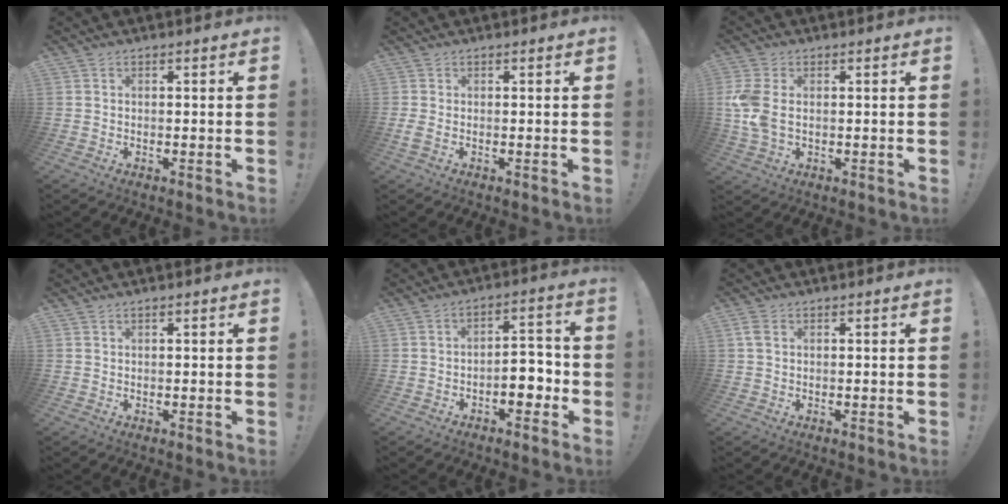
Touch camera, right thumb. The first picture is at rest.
{"total": 2.0, "force": [-0.1, 0.5, 1.9], "torque": [-0.032, -0.003, -0.001]}
{"total": 7.2, "force": [0.5, 4.6, 5.4], "torque": [-0.128, 0.001, 0.008]}
{"total": 0.0}
{"total": 8.3, "force": [-3.4, 4.3, 6.2], "torque": [-0.089, 0.017, -0.060]}
{"total": 2.6, "force": [0.8, 1.6, 1.9], "torque": [-0.033, 0.003, 0.015]}